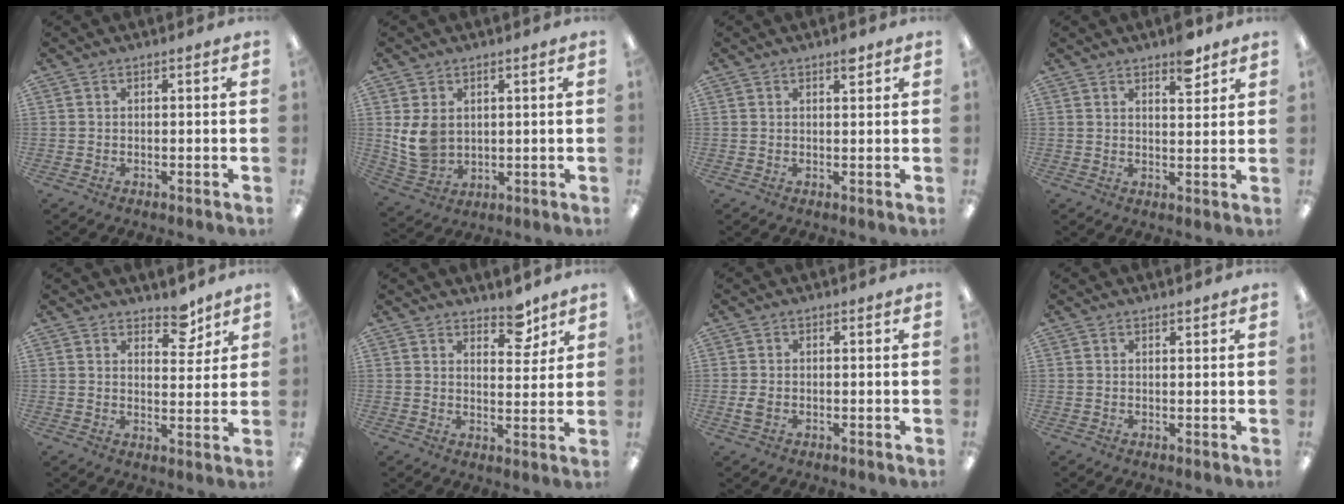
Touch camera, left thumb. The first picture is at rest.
{"total": 8.2, "force": [2.0, 6.4, 4.7], "torque": [-0.114, -0.001, 0.040]}
{"total": 2.2, "force": [1.7, 0.6, 1.2], "torque": [-0.011, -0.006, 0.026]}
{"total": 5.8, "force": [4.3, 2.2, 3.2], "torque": [-0.025, -0.026, 0.068]}
{"total": 6.4, "force": [5.1, 2.9, 2.5], "torque": [-0.007, -0.037, 0.084]}
{"total": 6.4, "force": [5.2, 2.9, 2.5], "torque": [-0.006, -0.038, 0.086]}
{"total": 2.2, "force": [-0.5, 1.5, 1.5], "torque": [-0.033, 0.000, -0.009]}
{"total": 0.8, "force": [0.8, 0.2, 0.2], "torque": [-0.004, 0.000, 0.015]}